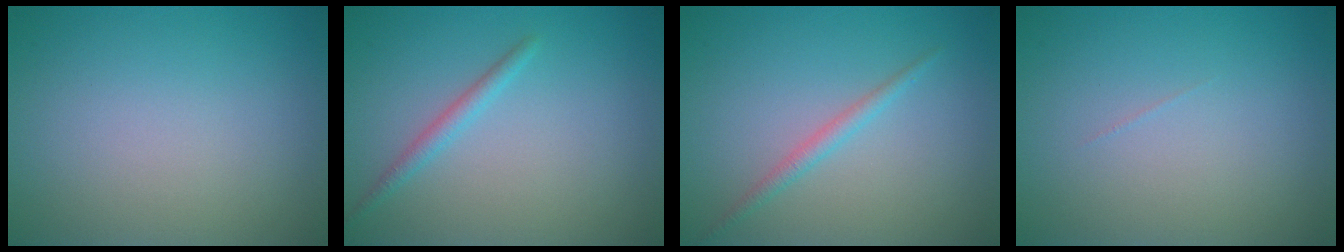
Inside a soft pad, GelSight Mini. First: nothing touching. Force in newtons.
{"total": 1.4, "press": 1.4, "slide": 0.0}
{"total": 1.3, "press": 1.3, "slide": 0.1}
{"total": 0.0}